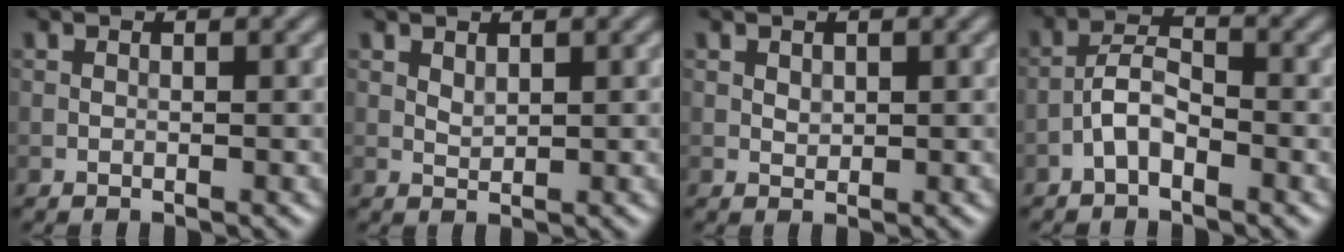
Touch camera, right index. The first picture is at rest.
{"total": 0.9, "force": [0.6, 0.4, 0.5], "torque": [-0.014, -0.001, 0.015]}
{"total": 0.8, "force": [0.4, 0.6, 0.4], "torque": [-0.008, -0.003, 0.009]}
{"total": 2.9, "force": [-1.7, 1.2, 2.0], "torque": [-0.036, 0.012, -0.039]}